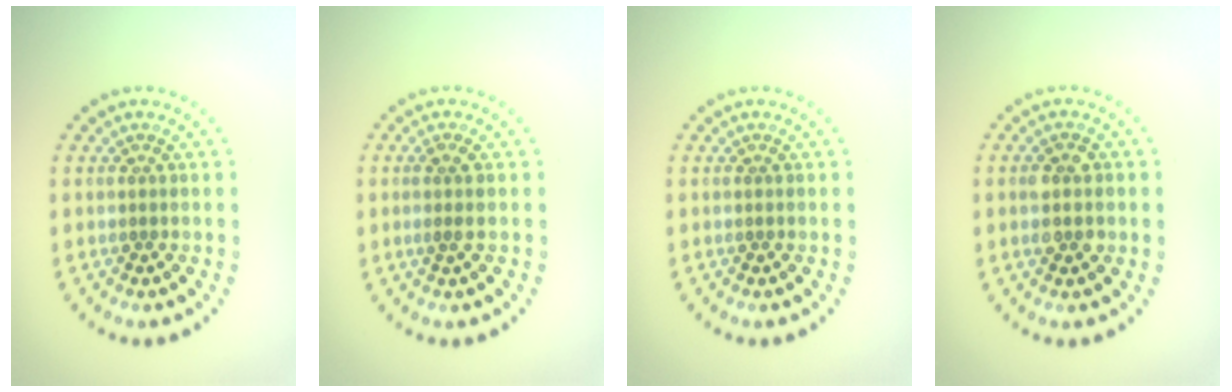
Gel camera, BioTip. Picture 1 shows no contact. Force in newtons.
{"total": 1.3, "press": 1.1, "slide": 0.8}
{"total": 0.0}
{"total": 2.6, "press": 2.6, "slide": 0.2}